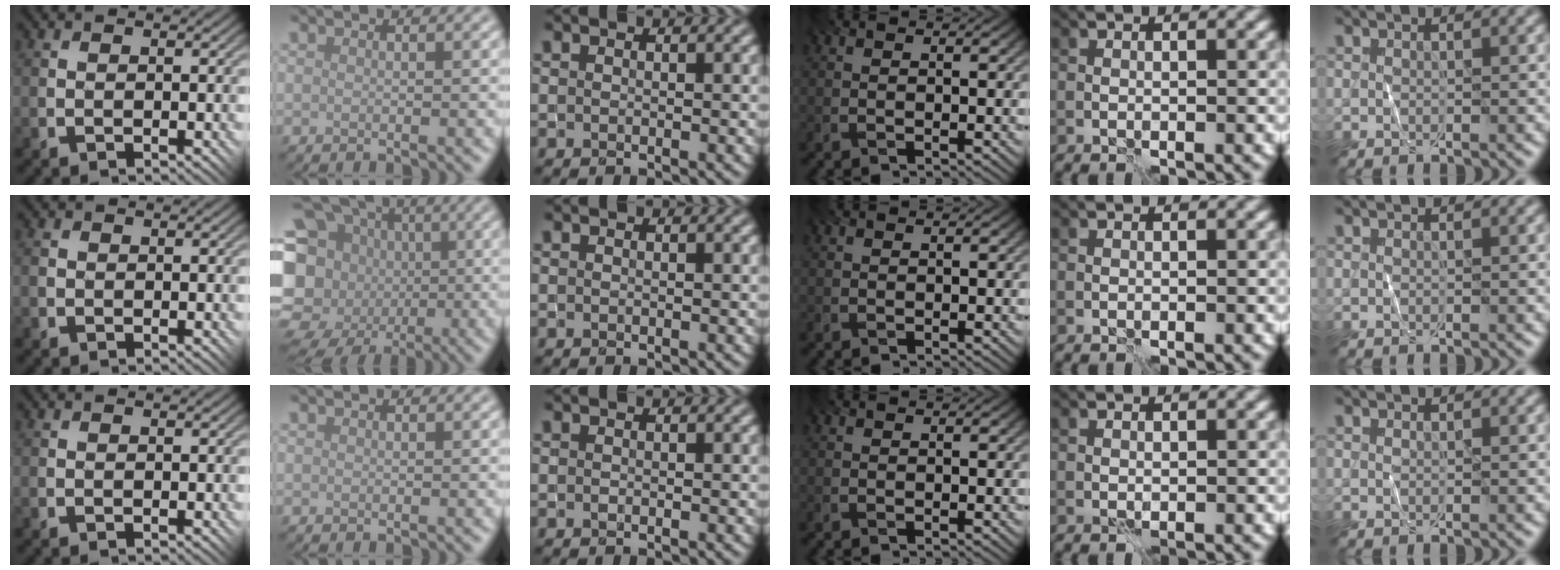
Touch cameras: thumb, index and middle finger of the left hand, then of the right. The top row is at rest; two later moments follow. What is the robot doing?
{"motion": "fold", "object": "shorts"}